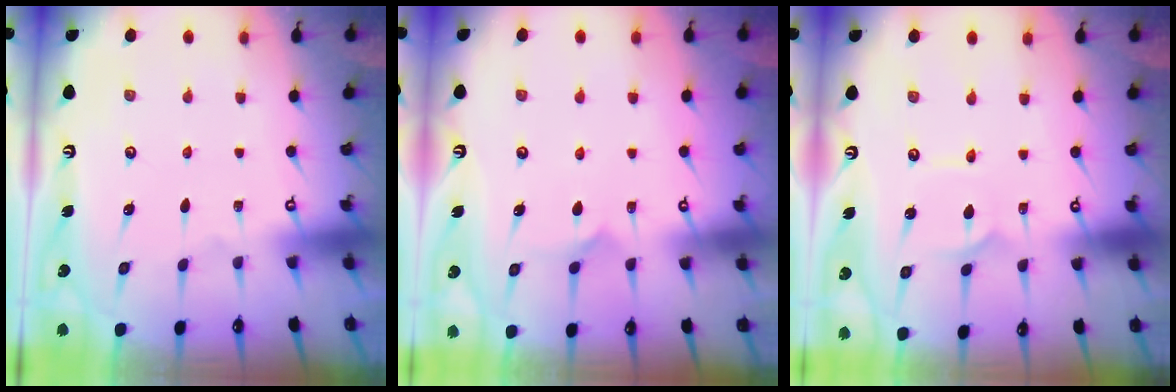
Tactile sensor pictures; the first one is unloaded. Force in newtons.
{"total": 5.1, "press": 5.1, "slide": 0.1}
{"total": 1.7, "press": 1.6, "slide": 0.1}